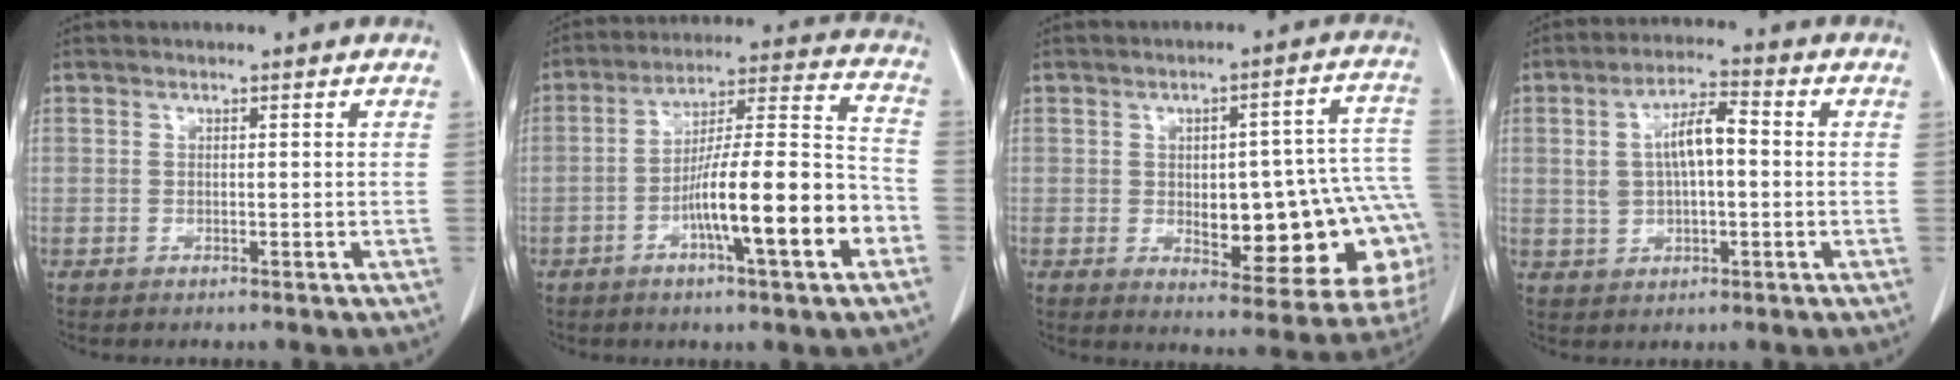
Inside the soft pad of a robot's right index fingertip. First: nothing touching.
{"total": 16.9, "force": [-6.2, 1.6, 15.7], "torque": [-0.252, 0.008, -0.097]}
{"total": 21.0, "force": [-3.7, 7.5, 19.3], "torque": [-0.167, 0.039, -0.023]}
{"total": 7.6, "force": [0.8, 2.9, 6.9], "torque": [-0.139, 0.023, 0.016]}